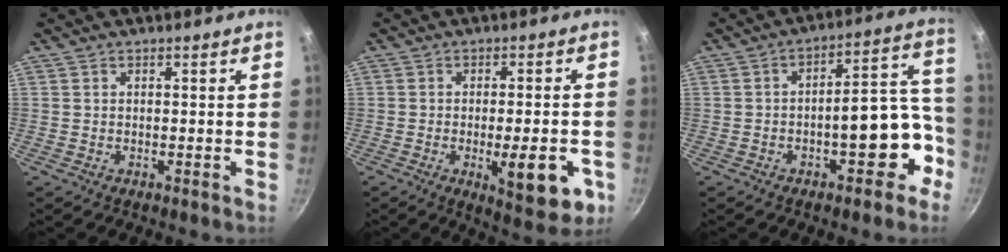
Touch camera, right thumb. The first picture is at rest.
{"total": 12.0, "force": [-3.7, 4.1, 10.6], "torque": [-0.114, 0.004, -0.042]}
{"total": 12.6, "force": [-4.9, 6.0, 10.0], "torque": [-0.070, 0.085, -0.059]}